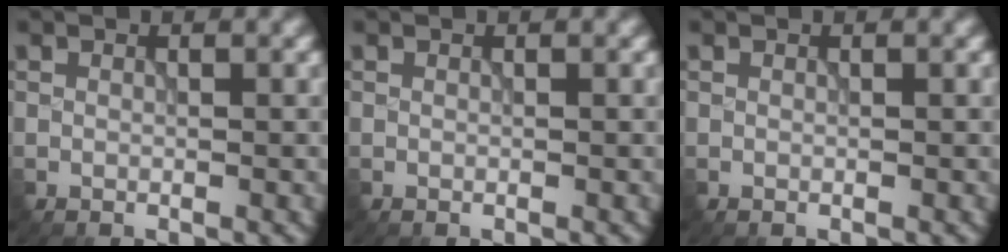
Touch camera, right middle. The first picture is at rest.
{"total": 0.0}
{"total": 0.0}